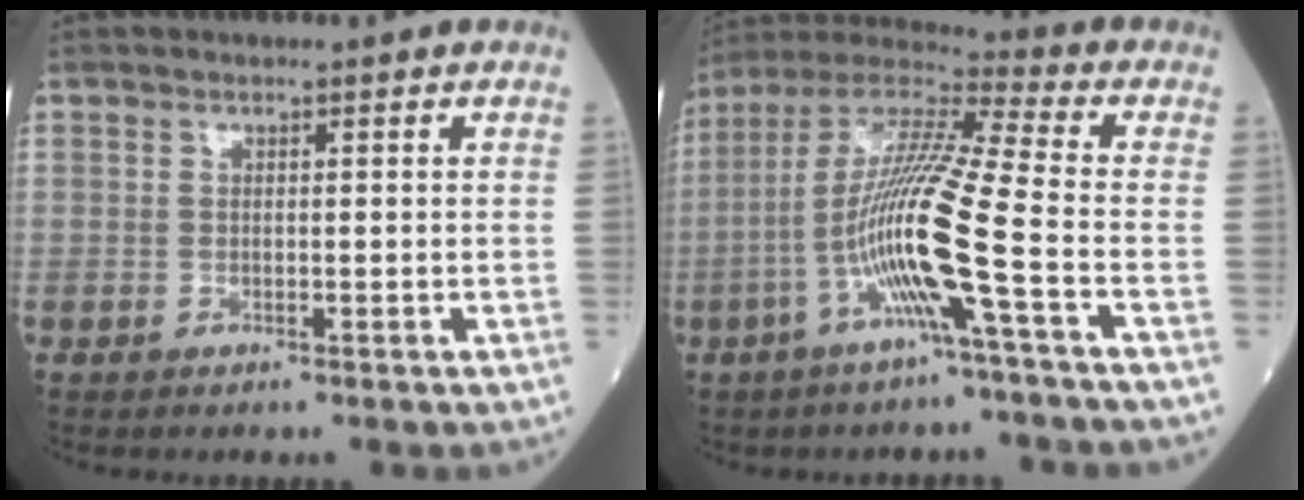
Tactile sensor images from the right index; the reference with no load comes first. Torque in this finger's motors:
{"motor_torque": [1.21, -0.93, 1.06, 0.21]}